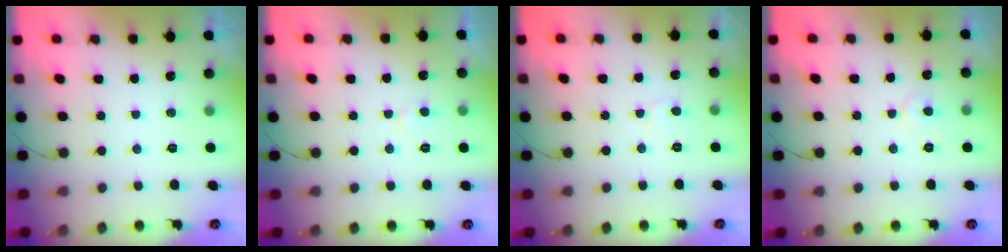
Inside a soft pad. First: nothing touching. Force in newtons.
{"total": 3.2, "press": 3.2, "slide": 0.3}
{"total": 3.4, "press": 3.4, "slide": 0.4}
{"total": 3.5, "press": 3.4, "slide": 0.4}